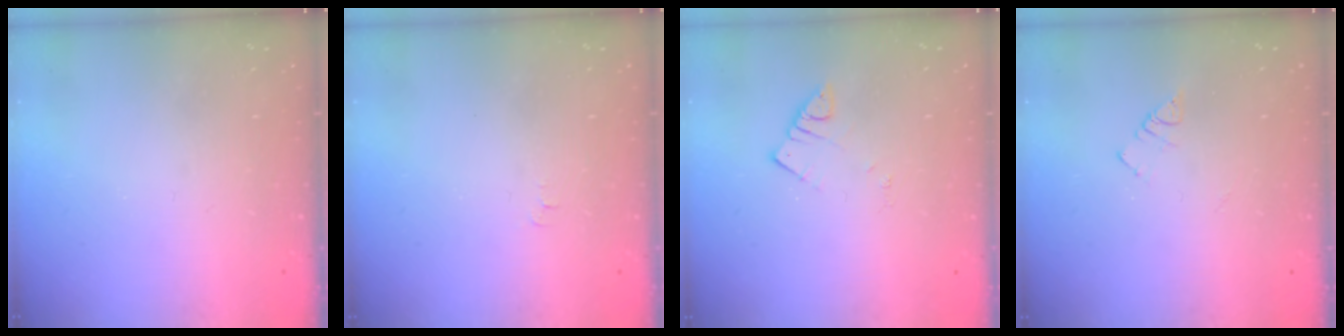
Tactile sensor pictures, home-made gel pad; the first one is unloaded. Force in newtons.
{"total": 4.3, "press": 4.2, "slide": 0.6}
{"total": 2.6, "press": 2.6, "slide": 0.1}
{"total": 4.0, "press": 4.0, "slide": 0.4}